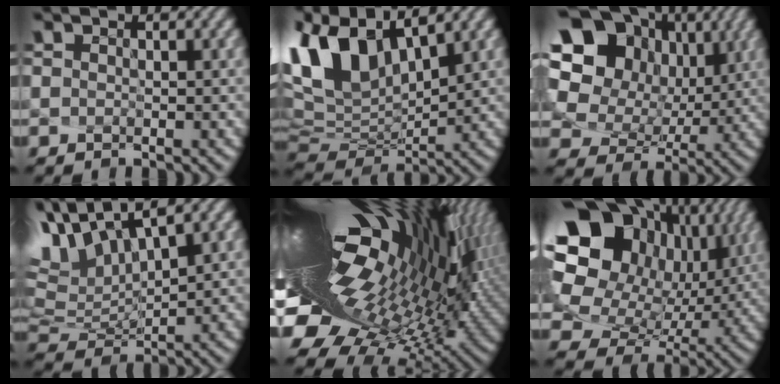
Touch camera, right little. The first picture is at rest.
{"total": 10.8, "force": [5.9, 5.1, 7.5], "torque": [-0.186, 0.006, 0.130]}
{"total": 15.1, "force": [4.1, 12.3, 7.8], "torque": [-0.199, 0.025, 0.087]}
{"total": 7.5, "force": [4.8, 2.3, 5.4], "torque": [-0.141, 0.004, 0.113]}
{"total": 19.8, "force": [3.7, 8.6, 17.4], "torque": [-0.324, -0.025, 0.069]}
{"total": 17.9, "force": [5.9, 13.5, 10.2], "torque": [-0.256, 0.011, 0.147]}